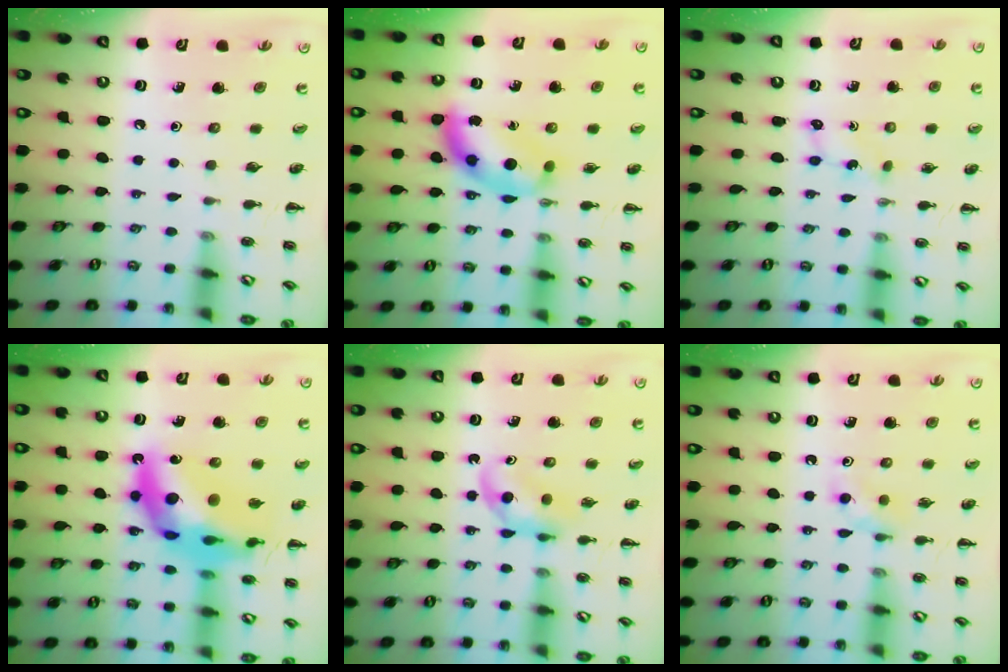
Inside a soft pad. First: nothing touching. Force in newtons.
{"total": 10.7, "press": 10.7, "slide": 0.5}
{"total": 1.7, "press": 1.6, "slide": 0.6}
{"total": 19.5, "press": 18.8, "slide": 5.0}
{"total": 3.7, "press": 3.4, "slide": 1.5}
{"total": 3.1, "press": 2.8, "slide": 1.3}